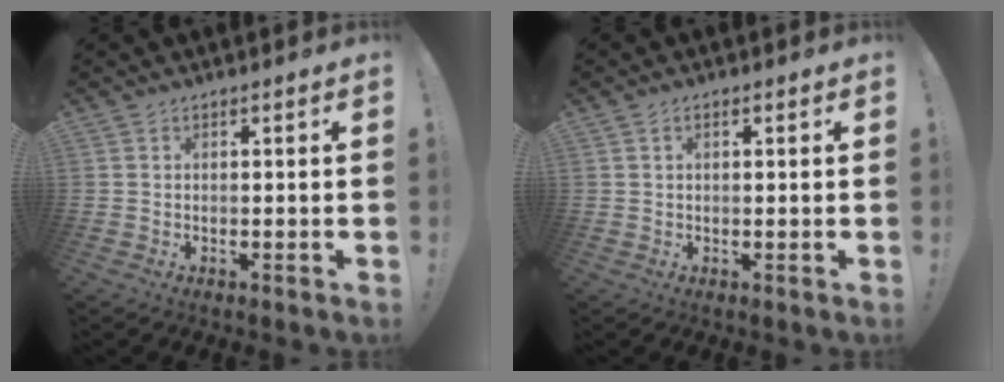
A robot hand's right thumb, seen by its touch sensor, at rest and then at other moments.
{"total": 1.0, "force": [0.3, 0.6, 0.8], "torque": [-0.009, 0.000, 0.004]}